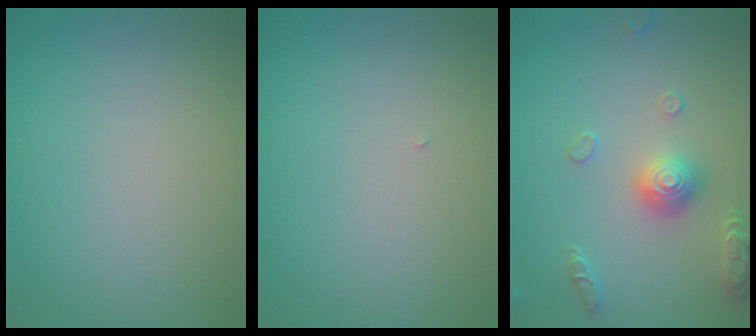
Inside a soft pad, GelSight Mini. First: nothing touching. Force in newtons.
{"total": 0.0}
{"total": 3.4, "press": 3.2, "slide": 1.0}